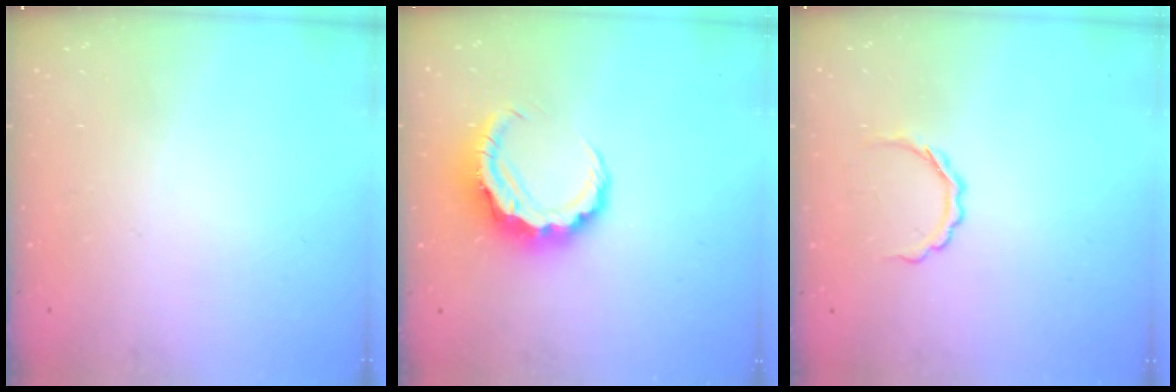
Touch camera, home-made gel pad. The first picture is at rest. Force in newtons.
{"total": 8.2, "press": 8.1, "slide": 1.3}
{"total": 4.1, "press": 4.1, "slide": 0.7}